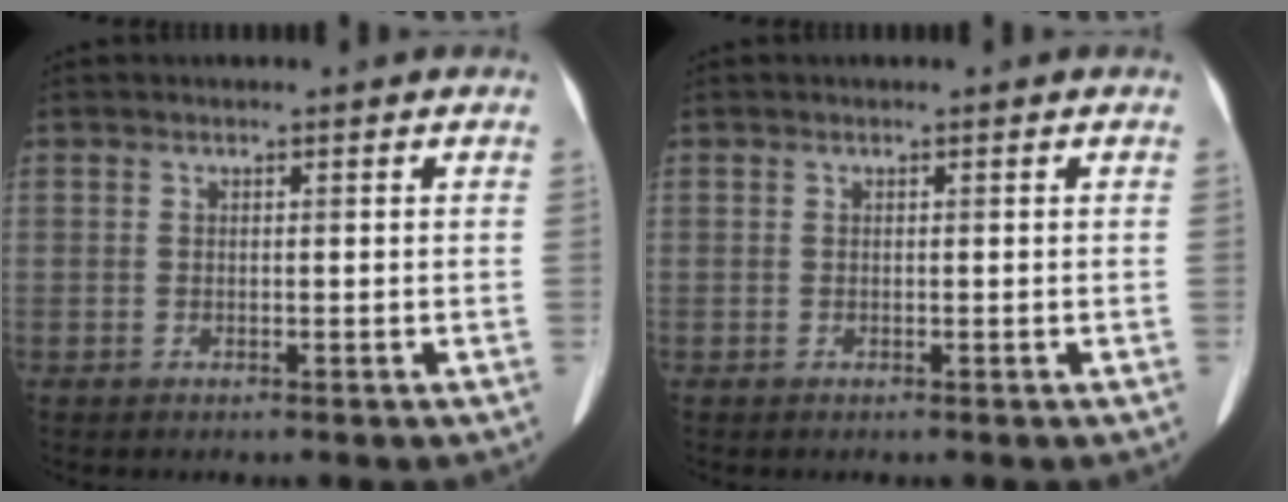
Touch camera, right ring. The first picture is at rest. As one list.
[{"total": 0.0}]